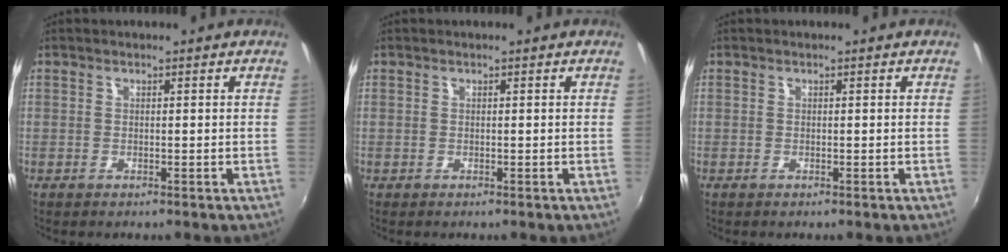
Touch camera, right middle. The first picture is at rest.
{"total": 0.0}
{"total": 0.0}